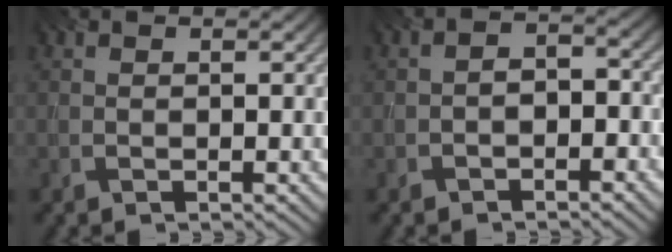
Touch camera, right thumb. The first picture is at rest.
{"total": 2.8, "force": [-1.7, 1.6, 1.5], "torque": [-0.024, 0.009, -0.032]}